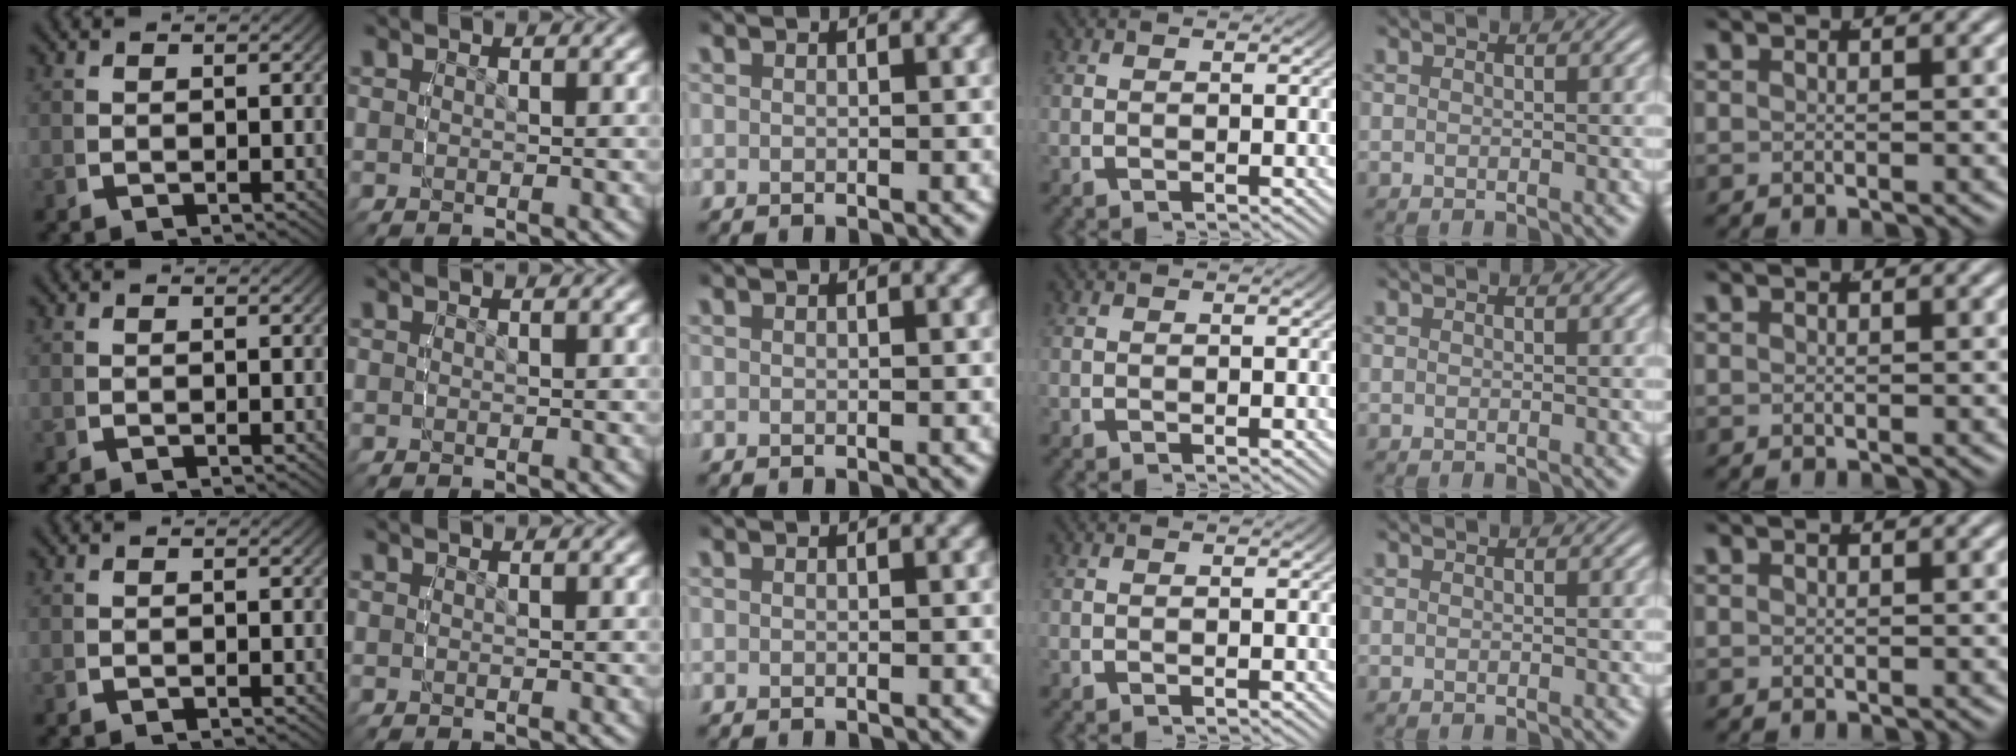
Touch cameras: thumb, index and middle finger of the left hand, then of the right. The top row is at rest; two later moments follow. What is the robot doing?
{"motion": "lift_and_place", "object": "tape"}